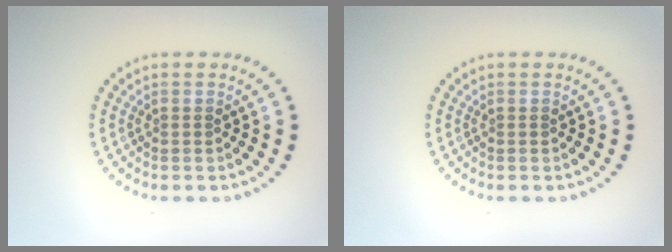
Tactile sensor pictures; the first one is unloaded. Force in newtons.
{"total": 0.0}